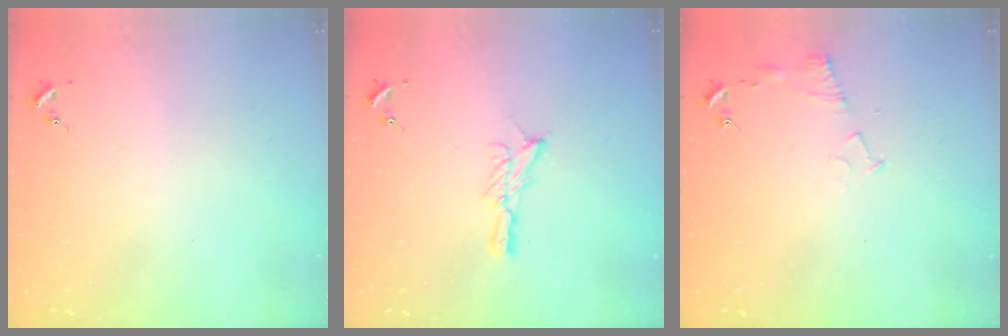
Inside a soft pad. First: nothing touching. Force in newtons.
{"total": 7.6, "press": 7.6, "slide": 0.1}
{"total": 6.1, "press": 6.1, "slide": 0.7}